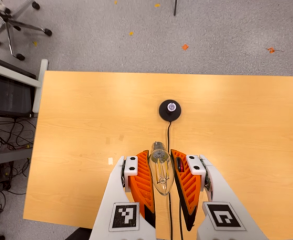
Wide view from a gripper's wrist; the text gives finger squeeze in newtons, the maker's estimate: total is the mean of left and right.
{"total": 18.1, "left": 19.0, "right": 17.1}